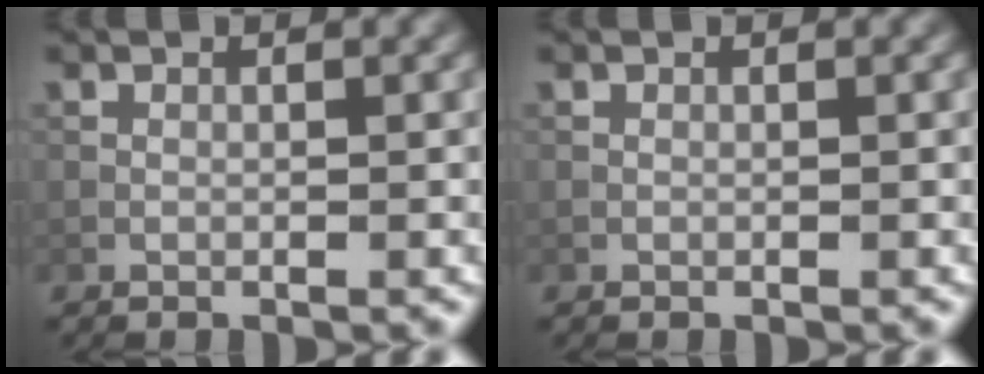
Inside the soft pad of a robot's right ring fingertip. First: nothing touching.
{"total": 0.0}